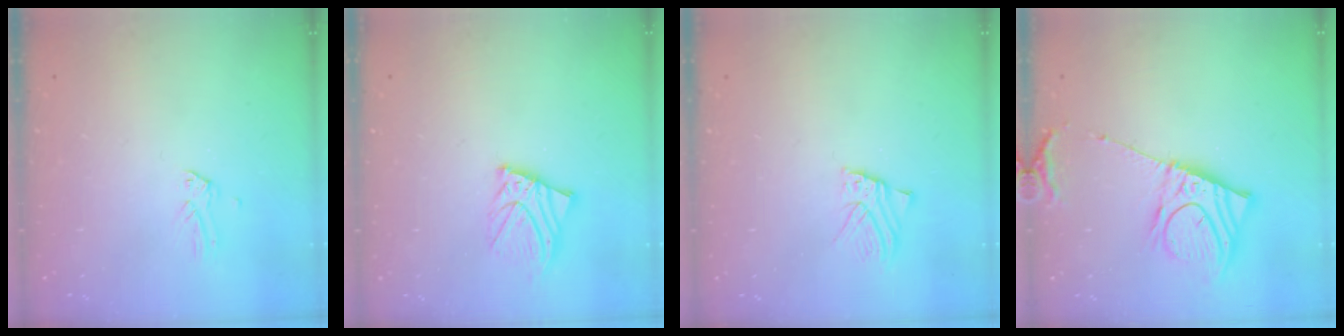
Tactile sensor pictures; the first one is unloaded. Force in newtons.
{"total": 7.3, "press": 7.2, "slide": 0.9}
{"total": 2.6, "press": 2.6, "slide": 0.2}
{"total": 13.0, "press": 12.7, "slide": 2.6}